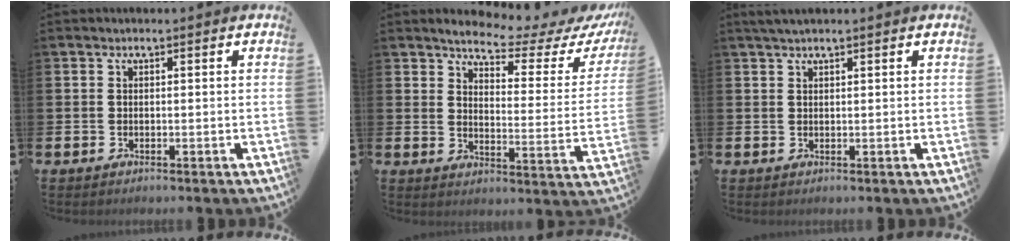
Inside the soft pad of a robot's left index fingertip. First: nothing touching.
{"total": 5.2, "force": [4.7, 0.9, 2.0], "torque": [-0.049, -0.039, 0.071]}
{"total": 1.5, "force": [1.2, 0.1, 0.9], "torque": [-0.026, 0.007, 0.023]}